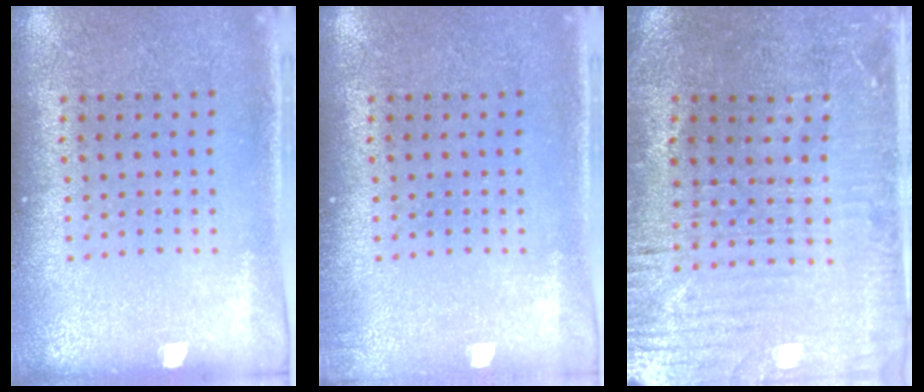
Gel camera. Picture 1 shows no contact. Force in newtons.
{"total": 0.7, "press": 0.7, "slide": 0.2}
{"total": 1.4, "press": 1.3, "slide": 0.5}